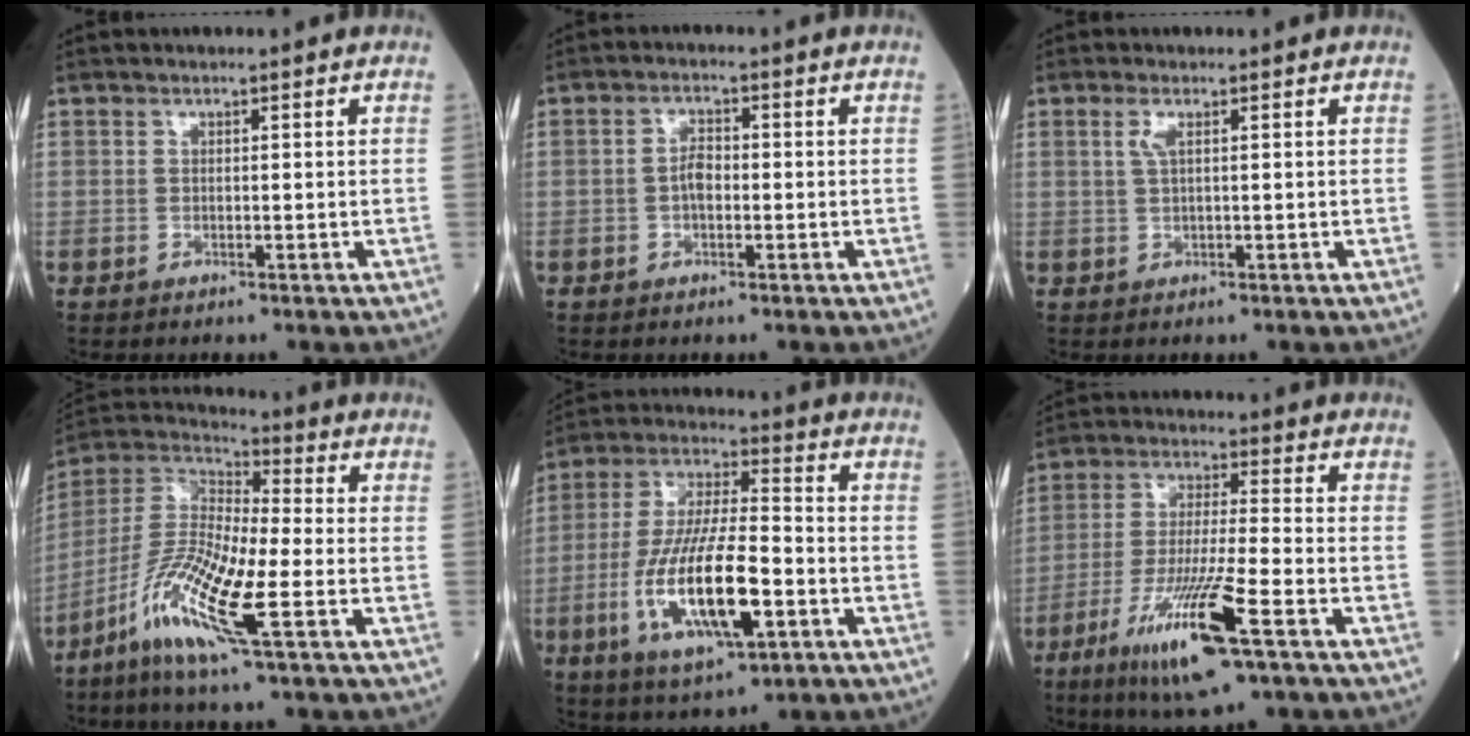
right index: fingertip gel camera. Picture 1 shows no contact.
{"total": 2.6, "force": [-0.5, 1.3, 2.2], "torque": [-0.040, 0.007, -0.010]}
{"total": 1.6, "force": [0.7, 0.2, 1.5], "torque": [-0.039, 0.005, 0.014]}
{"total": 14.1, "force": [-5.7, 1.2, 12.8], "torque": [-0.264, -0.014, -0.118]}
{"total": 16.7, "force": [-5.1, 4.0, 15.4], "torque": [-0.312, -0.012, -0.086]}
{"total": 11.7, "force": [-5.8, 0.4, 10.2], "torque": [-0.198, -0.024, -0.104]}